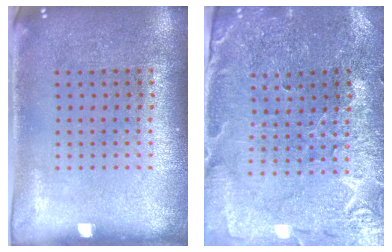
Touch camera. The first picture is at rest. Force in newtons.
{"total": 1.3, "press": 1.2, "slide": 0.2}